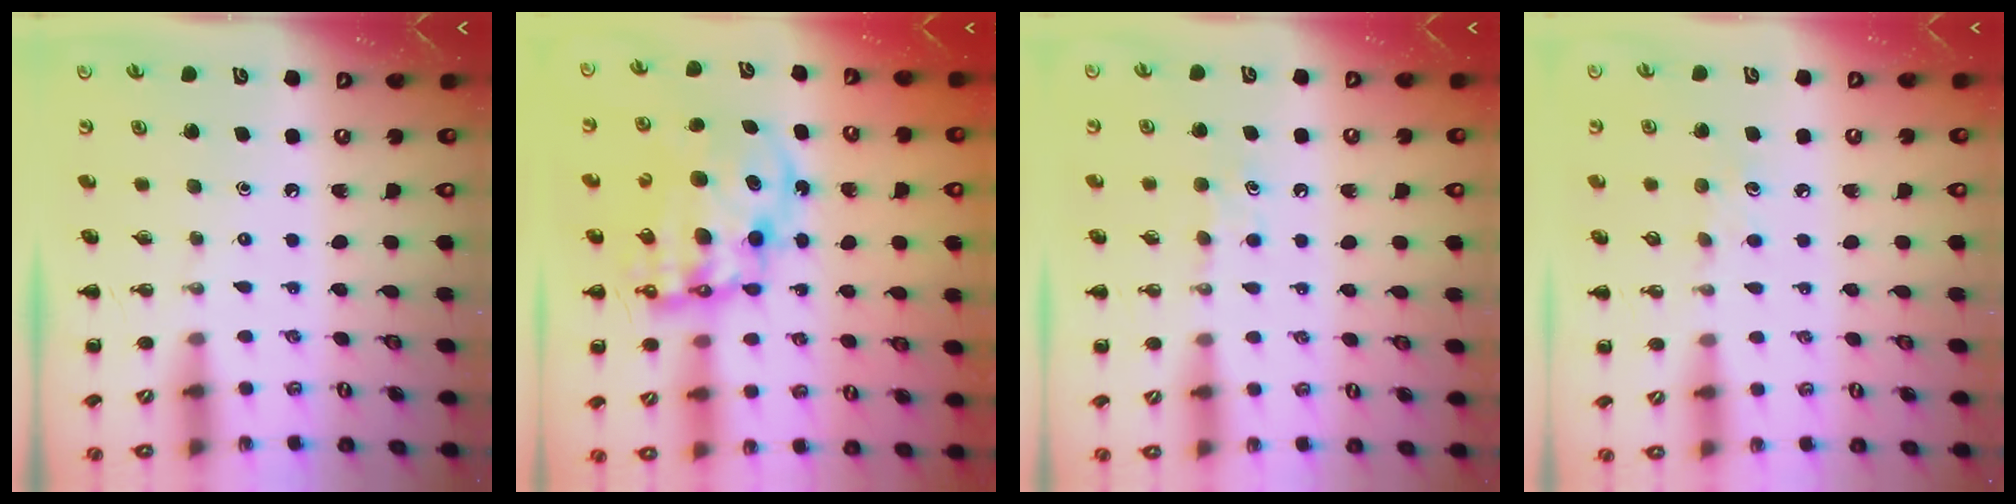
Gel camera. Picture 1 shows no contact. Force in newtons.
{"total": 13.8, "press": 13.4, "slide": 3.4}
{"total": 6.0, "press": 5.7, "slide": 1.8}
{"total": 4.9, "press": 4.8, "slide": 1.3}